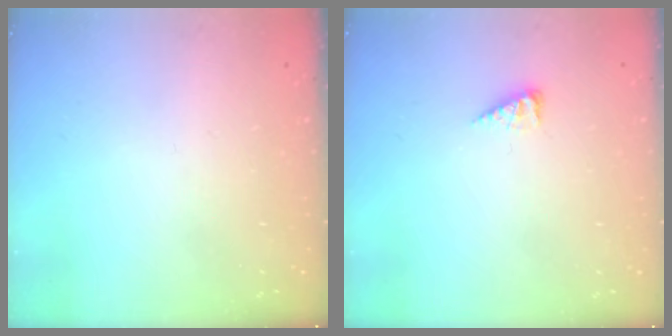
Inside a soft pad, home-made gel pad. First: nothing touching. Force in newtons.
{"total": 2.9, "press": 2.9, "slide": 0.3}